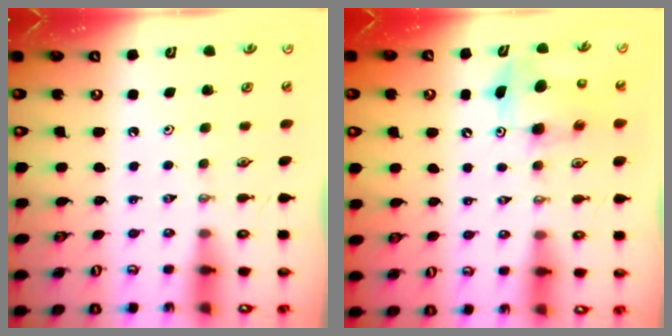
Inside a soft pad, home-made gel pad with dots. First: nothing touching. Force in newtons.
{"total": 7.9, "press": 7.6, "slide": 2.1}